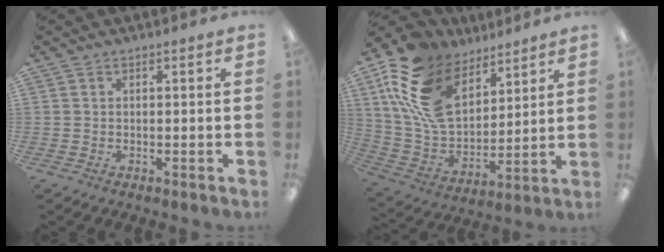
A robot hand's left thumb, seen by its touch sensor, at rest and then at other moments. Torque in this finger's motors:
{"motor_torque": [0.42, 0.98, 1.39, -1.38, 0.25]}